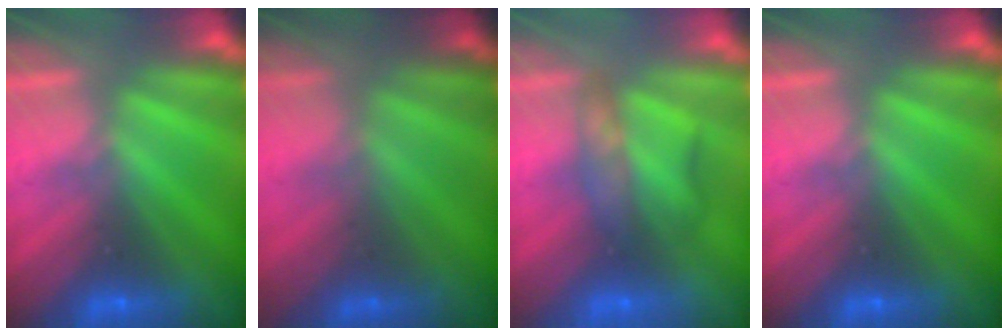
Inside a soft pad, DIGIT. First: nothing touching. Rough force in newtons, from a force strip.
{"total": 1.8}
{"total": 2.3}
{"total": 0.0}